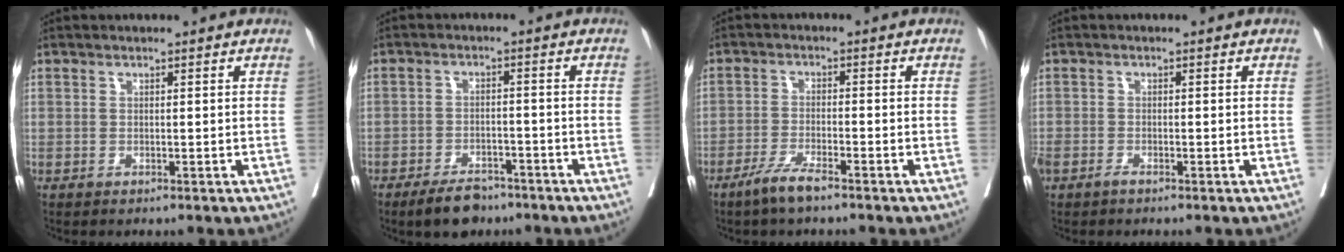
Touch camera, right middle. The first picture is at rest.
{"total": 6.0, "force": [-4.6, 2.8, 2.7], "torque": [-0.045, 0.000, -0.072]}
{"total": 4.5, "force": [-3.3, 0.2, 3.0], "torque": [-0.061, -0.008, -0.065]}
{"total": 2.5, "force": [-1.8, 1.2, 1.3], "torque": [-0.029, -0.004, -0.032]}